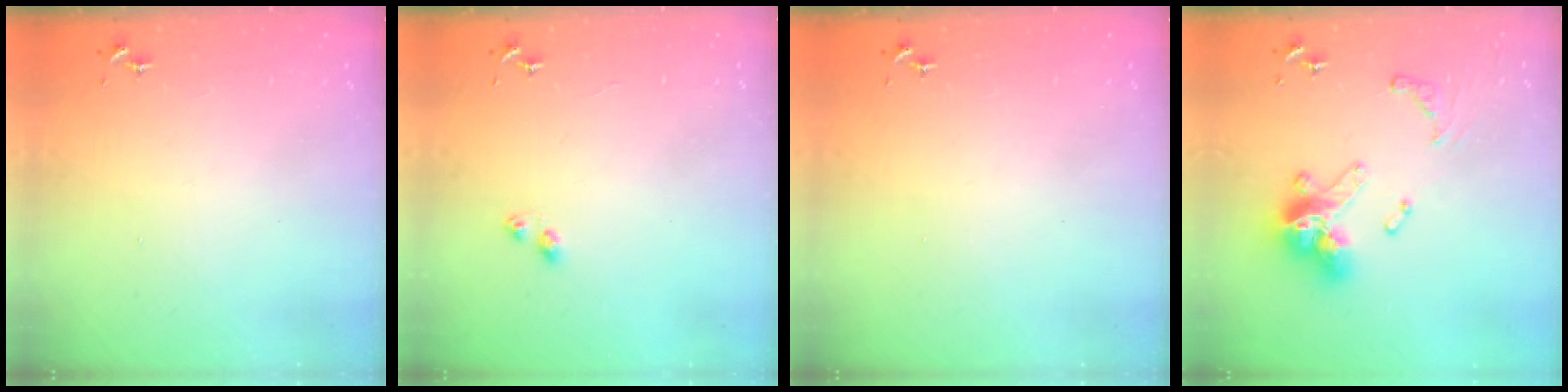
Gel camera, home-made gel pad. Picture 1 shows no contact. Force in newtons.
{"total": 3.5, "press": 3.4, "slide": 0.6}
{"total": 0.0}
{"total": 17.9, "press": 17.8, "slide": 1.9}